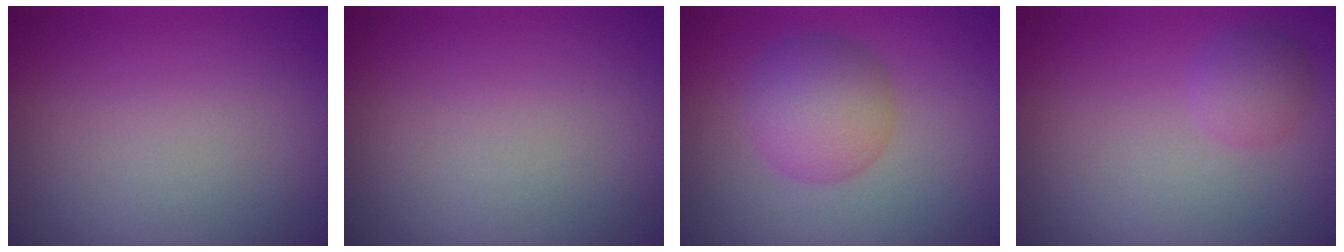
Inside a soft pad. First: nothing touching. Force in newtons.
{"total": 0.0}
{"total": 4.6, "press": 4.6, "slide": 0.1}
{"total": 1.8, "press": 1.8, "slide": 0.1}